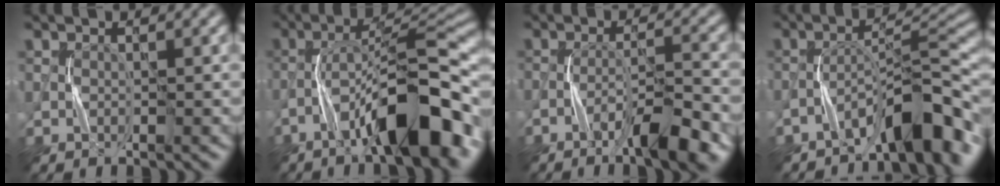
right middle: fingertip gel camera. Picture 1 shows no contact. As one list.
[{"total": 10.9, "force": [-5.6, 2.6, 9.0], "torque": [-0.136, 0.023, -0.089]}, {"total": 6.2, "force": [-4.0, 1.1, 4.6], "torque": [-0.073, 0.005, -0.066]}, {"total": 7.6, "force": [-5.3, 2.0, 5.2], "torque": [-0.068, 0.015, -0.087]}]